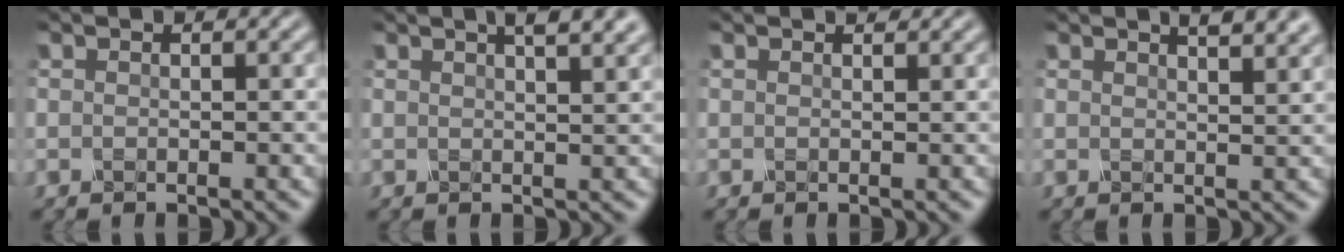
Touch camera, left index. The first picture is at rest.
{"total": 5.4, "force": [3.3, 2.2, 3.7], "torque": [-0.018, 0.030, 0.011]}
{"total": 0.7, "force": [0.7, 0.1, 0.3], "torque": [-0.010, -0.001, 0.008]}
{"total": 4.5, "force": [3.1, 1.7, 2.7], "torque": [-0.011, 0.023, 0.013]}